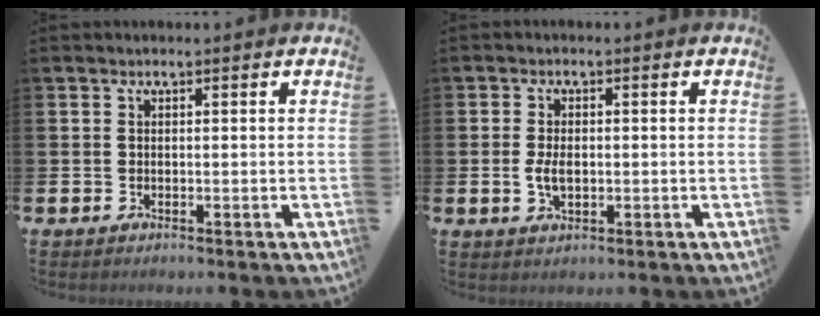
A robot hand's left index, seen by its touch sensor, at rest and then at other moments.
{"total": 3.0, "force": [-0.2, 1.7, 2.4], "torque": [-0.031, -0.001, -0.008]}